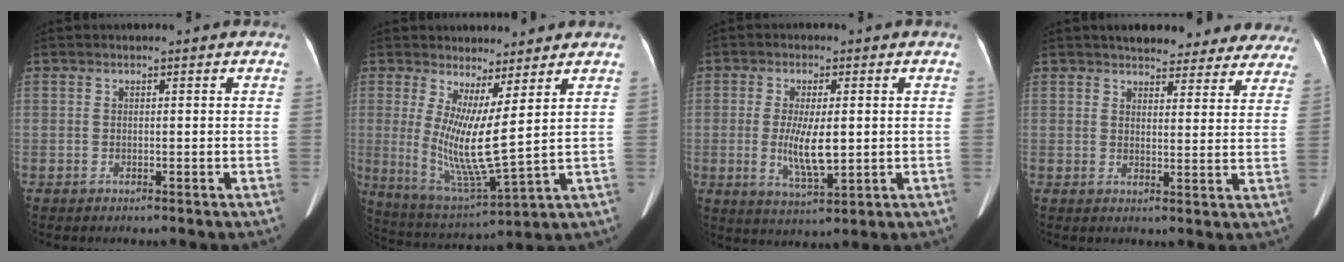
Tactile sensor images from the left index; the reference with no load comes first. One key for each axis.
{"total": 9.7, "fx": 2.1, "fy": 0.2, "fz": 9.4, "tx": -0.195, "ty": -0.039, "tz": 0.047}
{"total": 7.0, "fx": -0.3, "fy": 1.8, "fz": 6.8, "tx": -0.137, "ty": -0.015, "tz": -0.003}
{"total": 17.7, "fx": 15.8, "fy": 5.6, "fz": 5.7, "tx": -0.044, "ty": -0.002, "tz": 0.171}